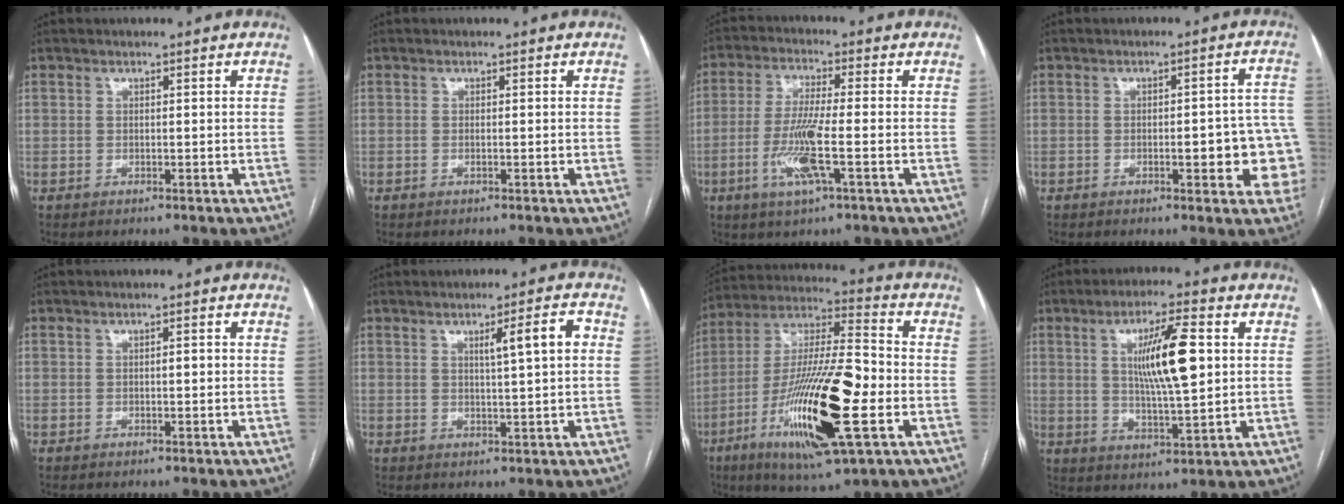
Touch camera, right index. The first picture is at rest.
{"total": 0.0}
{"total": 8.7, "force": [-2.7, 0.3, 8.3], "torque": [-0.174, -0.009, -0.053]}
{"total": 9.3, "force": [-2.3, 2.8, 8.6], "torque": [-0.086, 0.022, -0.023]}
{"total": 1.0, "force": [-0.1, 0.3, 1.0], "torque": [-0.012, 0.003, -0.002]}
{"total": 5.2, "force": [1.3, -0.1, 5.1], "torque": [-0.076, 0.004, 0.020]}
{"total": 23.3, "force": [-7.1, 3.7, 21.9], "torque": [-0.425, -0.023, -0.119]}
{"total": 11.1, "force": [2.2, 1.5, 10.8], "torque": [-0.188, 0.002, 0.041]}